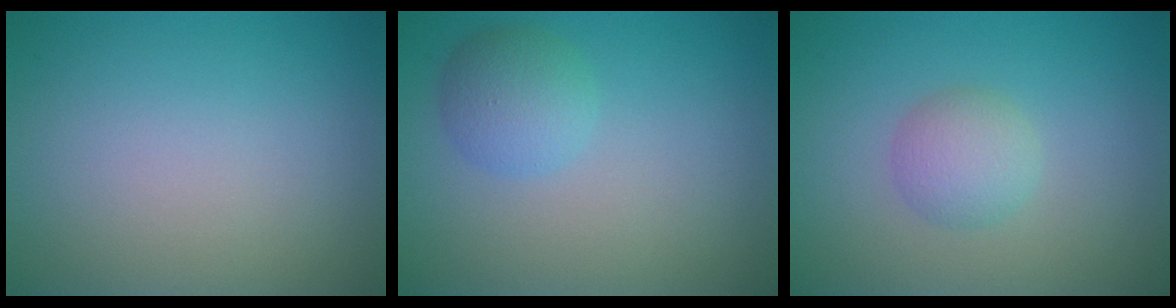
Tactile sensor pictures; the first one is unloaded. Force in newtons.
{"total": 2.8, "press": 2.8, "slide": 0.1}
{"total": 2.4, "press": 2.4, "slide": 0.1}